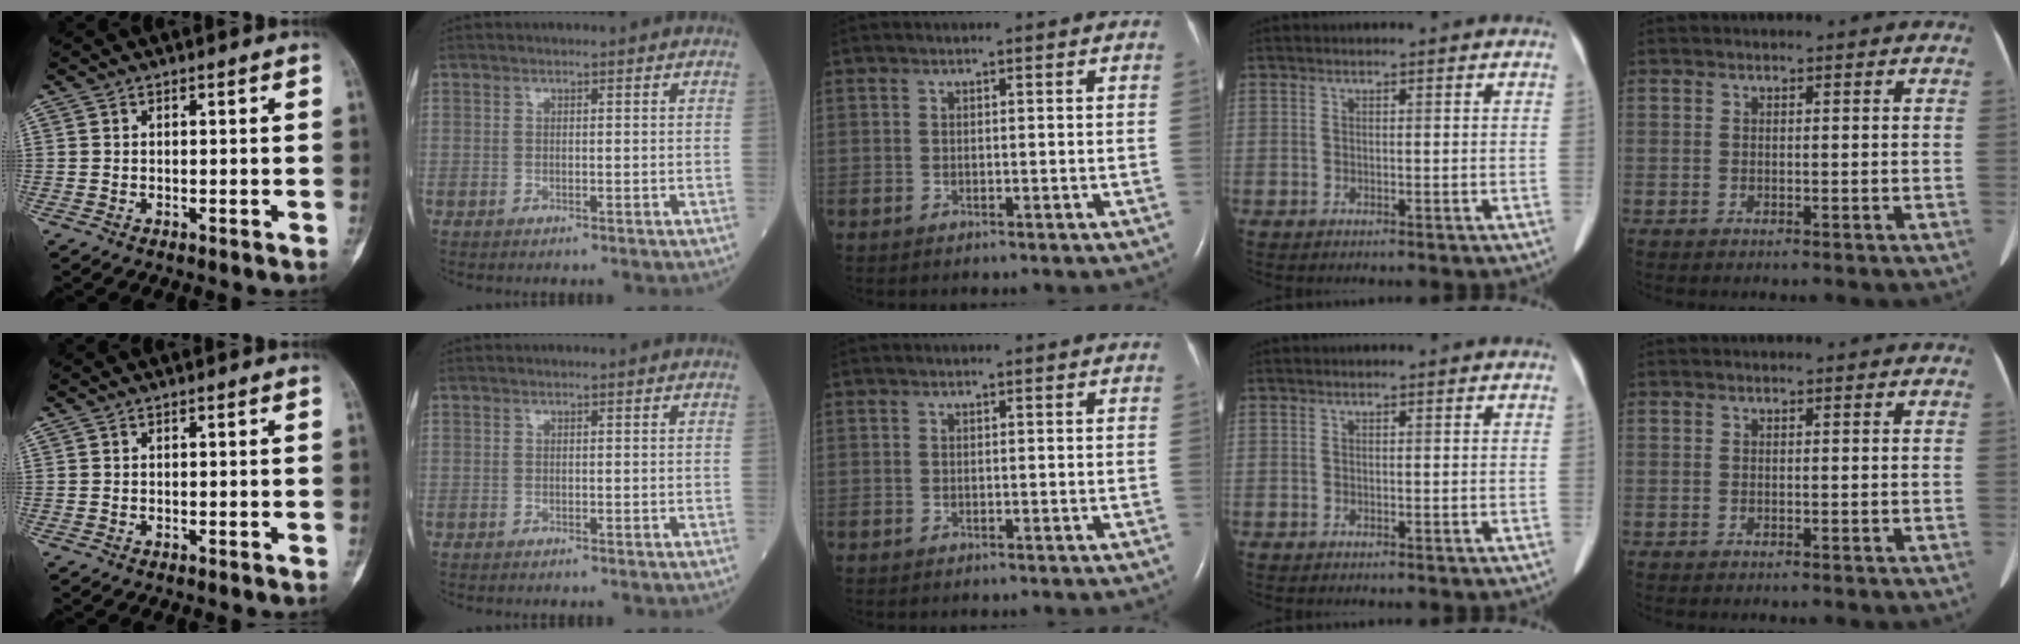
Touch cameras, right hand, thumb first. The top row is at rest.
{}